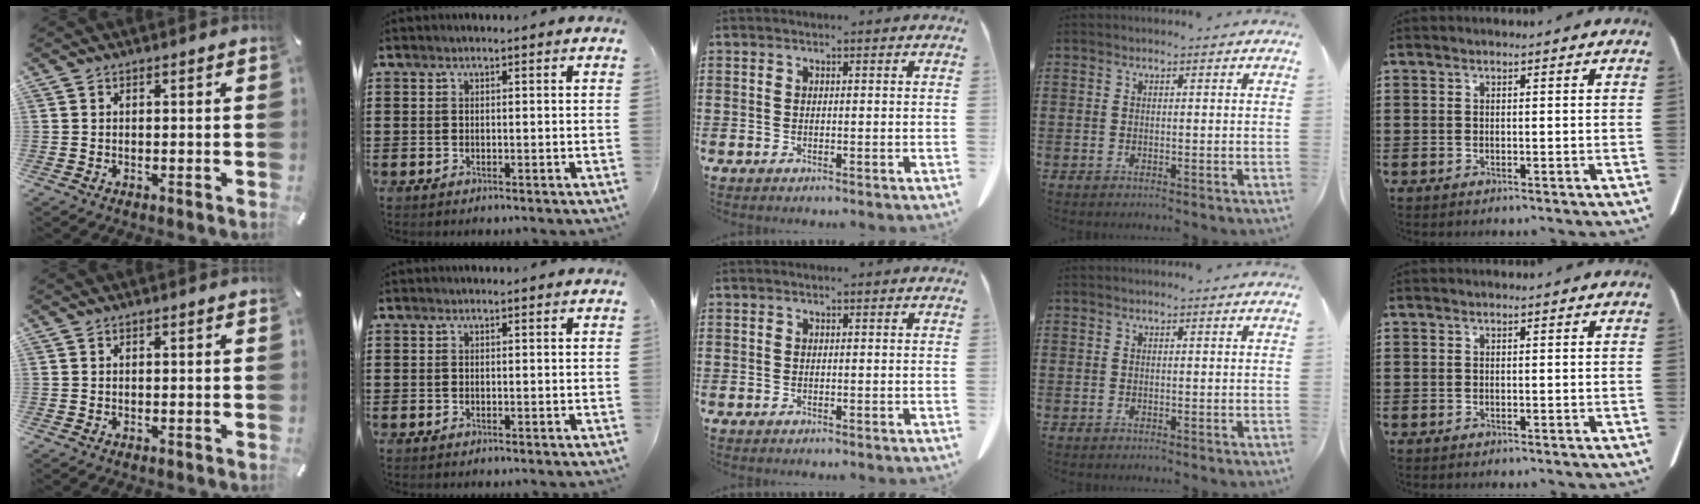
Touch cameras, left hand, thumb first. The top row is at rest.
{}